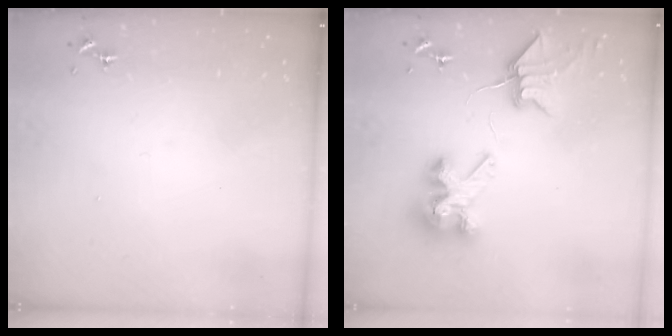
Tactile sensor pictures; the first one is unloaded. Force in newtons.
{"total": 8.7, "press": 8.6, "slide": 1.2}